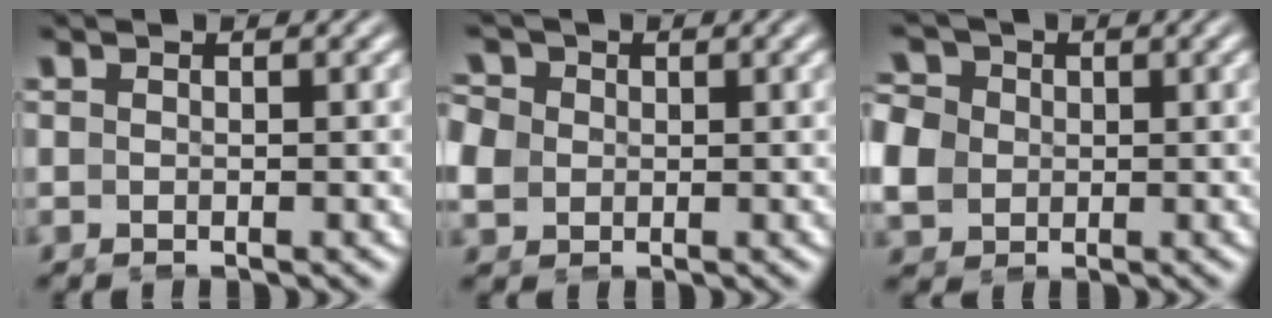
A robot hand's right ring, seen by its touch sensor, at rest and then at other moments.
{"total": 5.1, "force": [0.6, 4.6, 2.3], "torque": [-0.060, -0.008, 0.009]}
{"total": 7.9, "force": [0.9, 7.0, 3.6], "torque": [-0.083, -0.009, 0.010]}